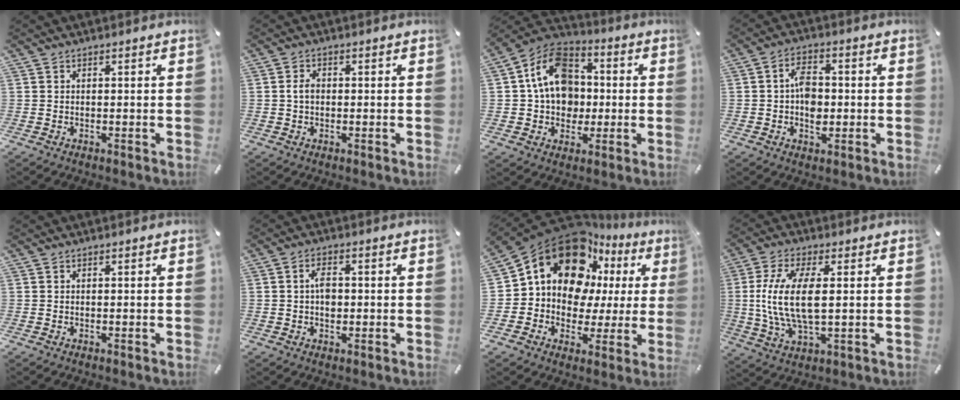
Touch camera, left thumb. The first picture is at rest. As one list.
[{"total": 2.6, "force": [-0.2, 1.8, 1.8], "torque": [-0.043, 0.003, -0.007]}, {"total": 14.5, "force": [-0.3, 12.3, 7.6], "torque": [-0.151, 0.019, -0.004]}, {"total": 6.6, "force": [-0.6, 4.3, 5.0], "torque": [-0.087, 0.001, -0.015]}, {"total": 0.0}, {"total": 4.1, "force": [0.0, 2.6, 3.1], "torque": [-0.052, 0.005, -0.003]}, {"total": 17.2, "force": [7.7, 12.5, 8.9], "torque": [-0.145, -0.057, 0.136]}, {"total": 12.9, "force": [1.1, 5.2, 11.8], "torque": [-0.256, -0.011, 0.016]}]